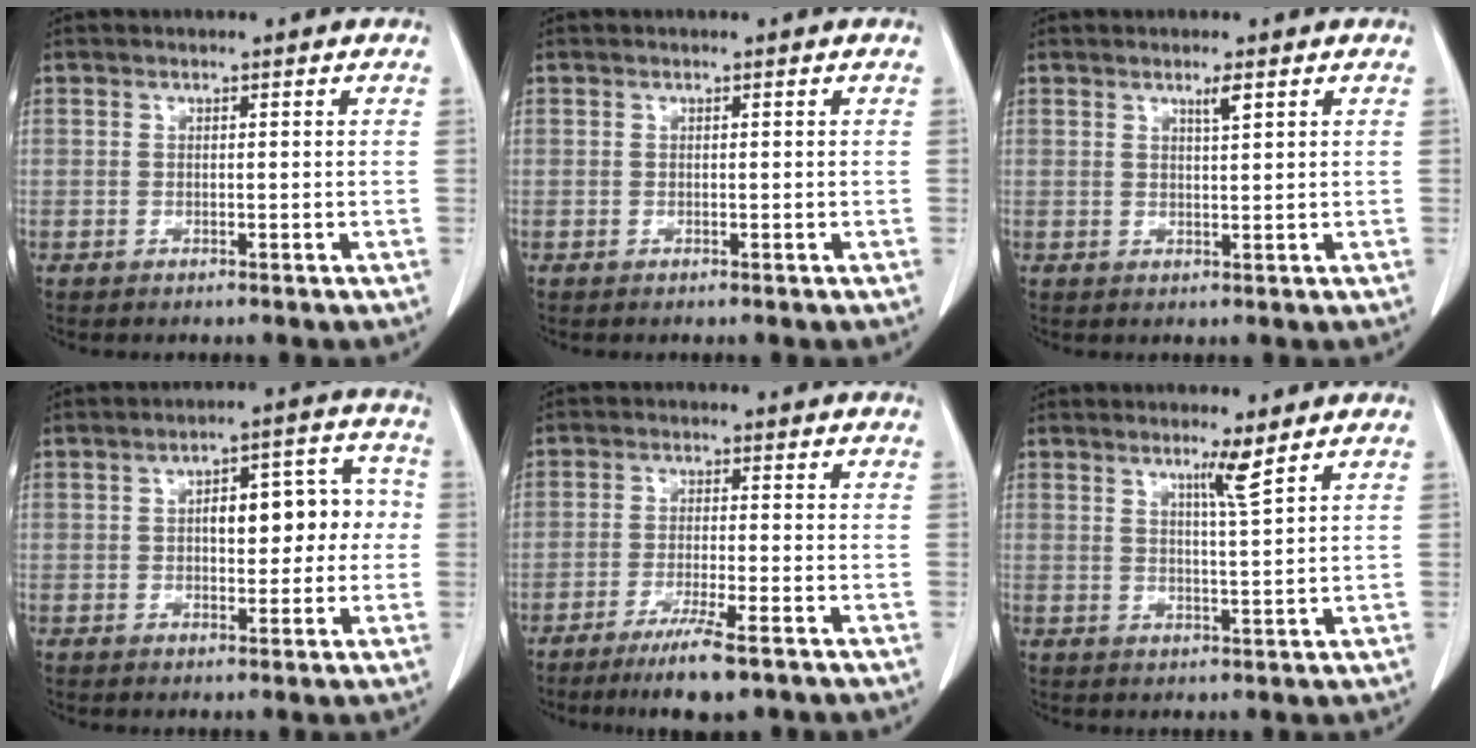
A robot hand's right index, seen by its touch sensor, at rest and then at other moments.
{"total": 0.0}
{"total": 1.8, "force": [1.1, -0.1, 1.4], "torque": [-0.026, -0.003, 0.020]}
{"total": 9.0, "force": [0.4, 3.8, 8.1], "torque": [-0.103, 0.042, 0.011]}
{"total": 7.2, "force": [-4.9, 0.2, 5.4], "torque": [-0.090, -0.018, -0.078]}
{"total": 3.5, "force": [2.3, -1.0, 2.5], "torque": [-0.045, -0.011, 0.043]}